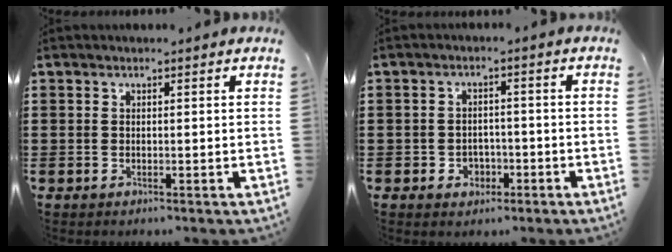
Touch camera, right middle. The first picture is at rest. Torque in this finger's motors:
{"motor_torque": [0.75, -0.26, 0.00, 0.00]}